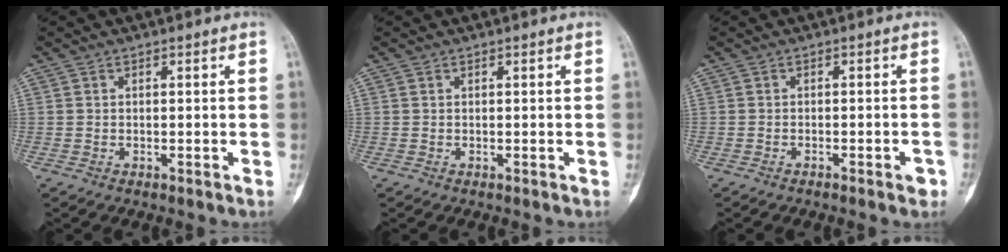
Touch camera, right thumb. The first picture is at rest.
{"total": 0.0}
{"total": 2.1, "force": [-1.2, 0.6, 1.6], "torque": [-0.024, 0.011, -0.017]}